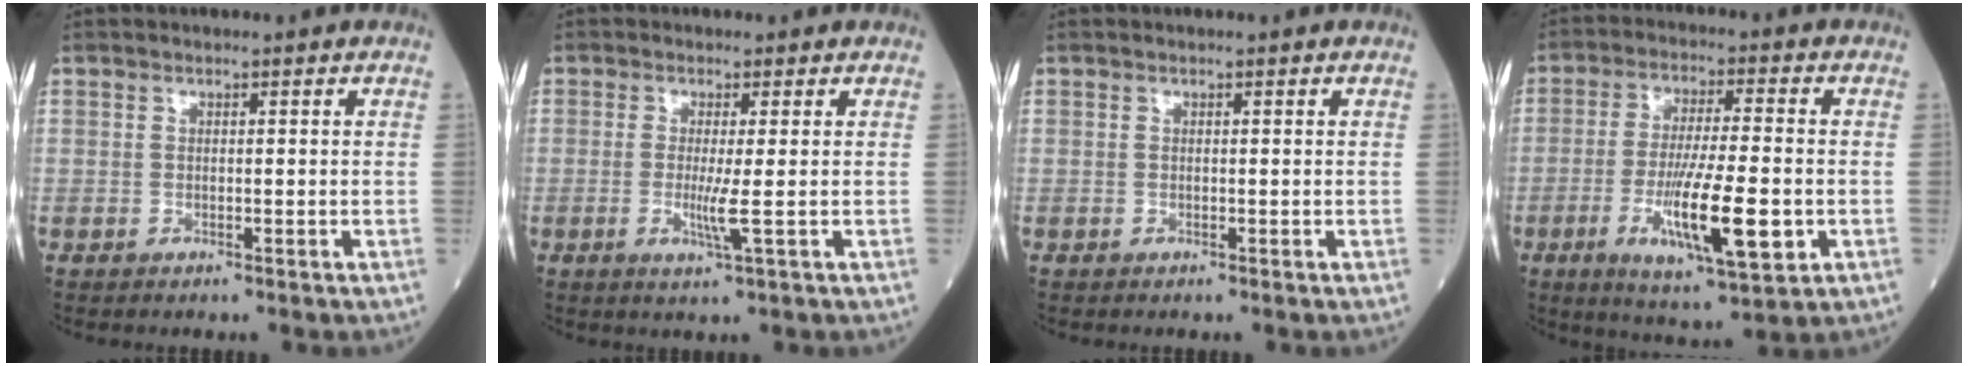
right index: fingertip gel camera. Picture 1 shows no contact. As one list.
[{"total": 3.3, "force": [-0.5, -0.5, 3.3], "torque": [-0.069, -0.010, -0.009]}, {"total": 0.0}, {"total": 13.1, "force": [-3.4, 2.3, 12.4], "torque": [-0.219, -0.020, -0.052]}]